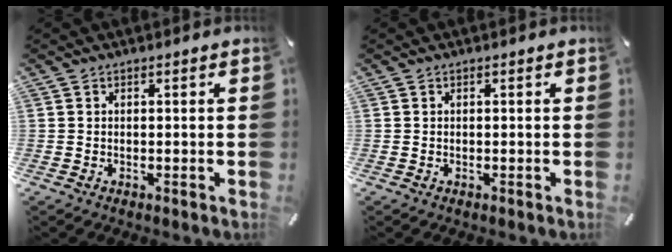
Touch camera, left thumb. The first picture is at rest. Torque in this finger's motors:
{"motor_torque": [-0.05, 0.05, 0.00, 0.00, 0.00]}